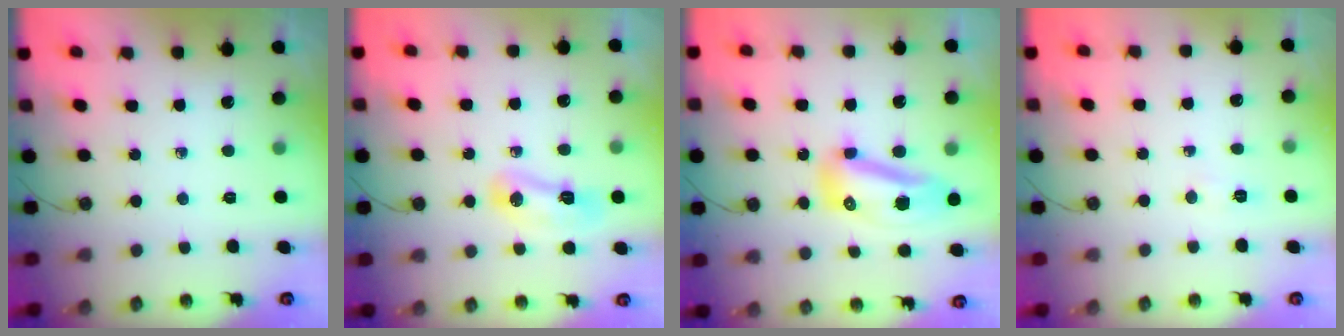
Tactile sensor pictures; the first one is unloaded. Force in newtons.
{"total": 7.8, "press": 7.8, "slide": 1.1}
{"total": 10.6, "press": 10.6, "slide": 0.8}
{"total": 2.9, "press": 2.9, "slide": 0.5}